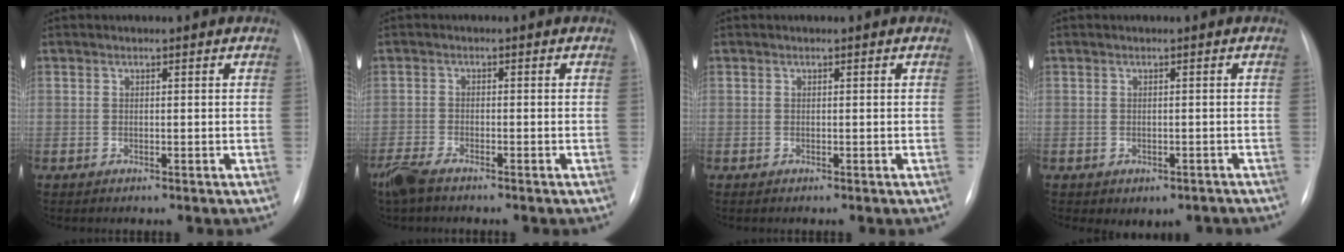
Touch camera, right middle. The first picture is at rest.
{"total": 4.1, "force": [-3.3, 0.9, 2.2], "torque": [-0.053, -0.011, -0.063]}
{"total": 0.0}
{"total": 3.9, "force": [-2.8, 2.3, 1.3], "torque": [-0.007, 0.014, -0.027]}